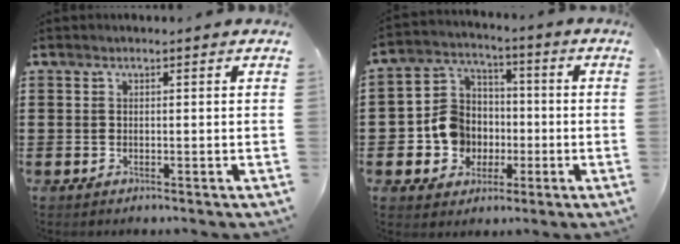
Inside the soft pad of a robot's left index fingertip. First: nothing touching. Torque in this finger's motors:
{"motor_torque": [1.08, -0.30, 0.55, 0.09]}